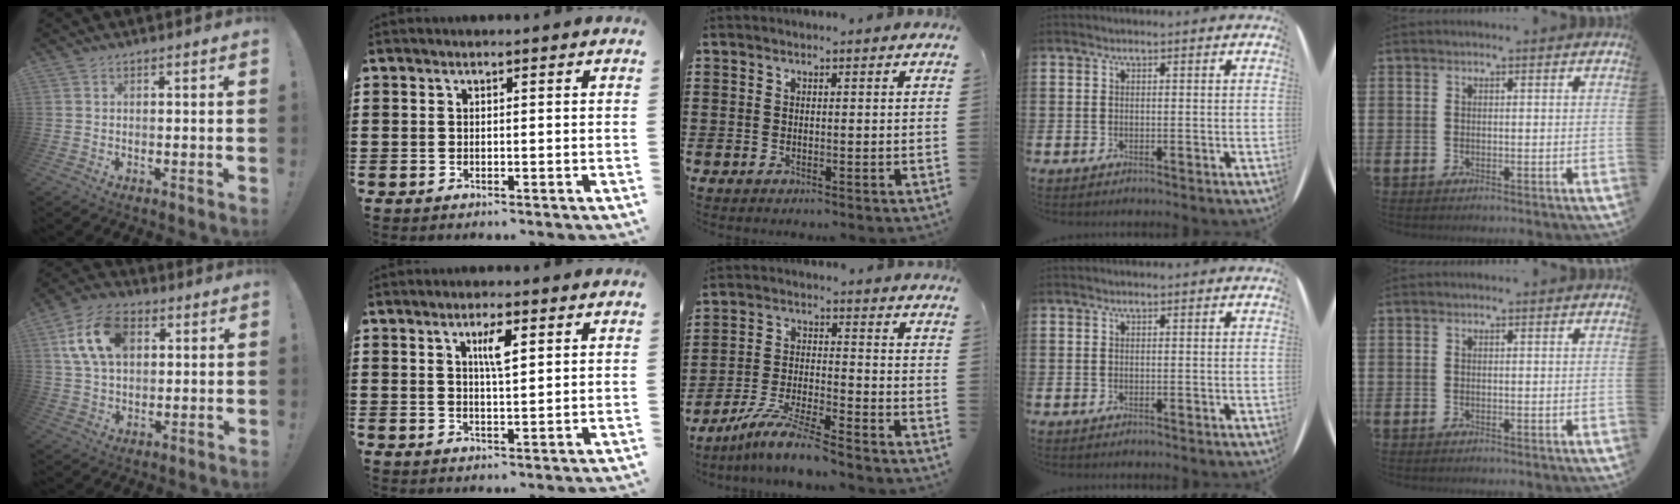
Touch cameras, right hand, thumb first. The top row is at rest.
{"thumb": {"total": 15.2, "force": [4.9, 10.1, 10.2], "torque": [-0.184, 0.004, 0.096]}, "index": {"total": 3.9, "force": [1.6, 1.0, 3.4], "torque": [-0.057, 0.002, 0.021]}, "middle": {"total": 7.7, "force": [-6.9, 0.0, 3.6], "torque": [-0.078, -0.007, -0.135]}}